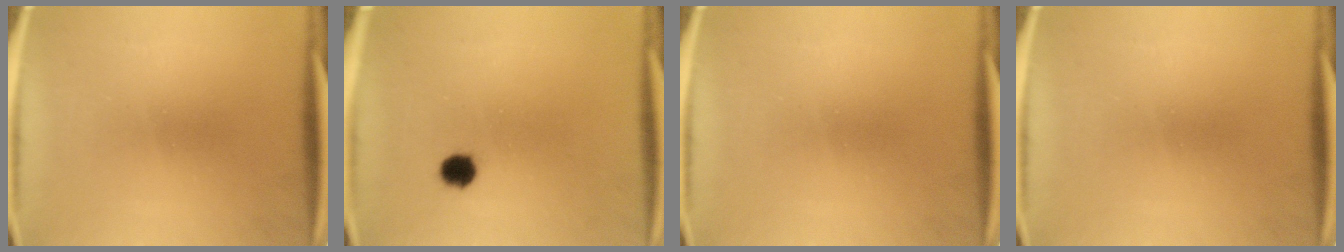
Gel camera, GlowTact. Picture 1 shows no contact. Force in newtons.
{"total": 3.3}
{"total": 0.0}
{"total": 0.0}